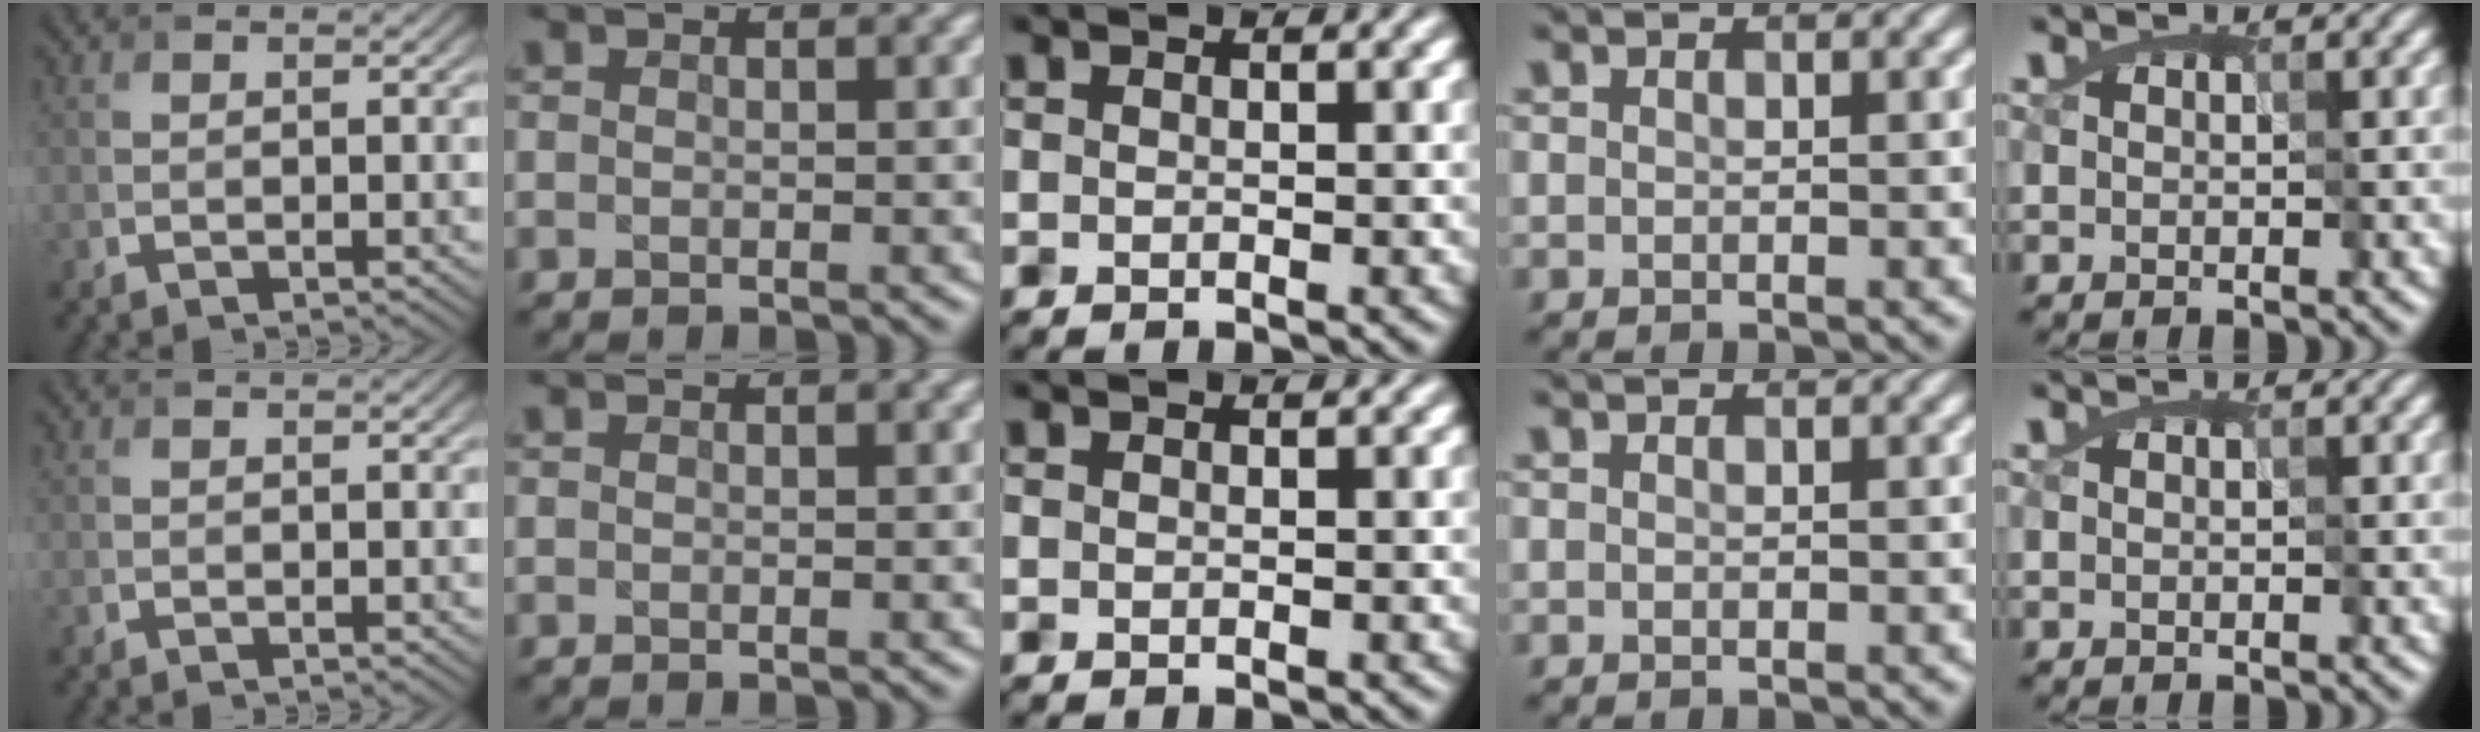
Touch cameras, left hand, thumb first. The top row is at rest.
{}